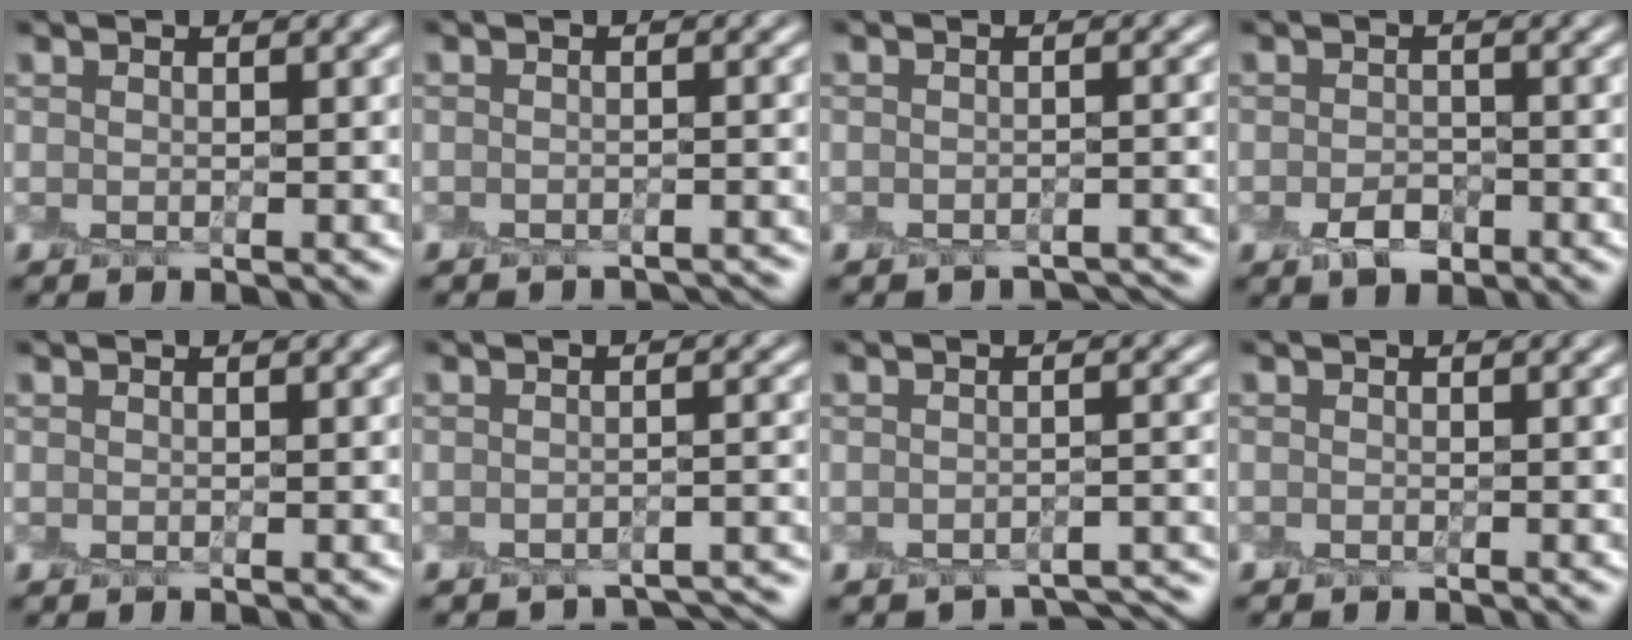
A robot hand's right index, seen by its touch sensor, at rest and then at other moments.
{"total": 3.5, "force": [-3.3, 1.0, 0.2], "torque": [0.002, 0.002, -0.043]}
{"total": 4.3, "force": [-4.0, 1.5, 0.7], "torque": [-0.004, -0.001, -0.050]}
{"total": 2.0, "force": [-0.8, 1.4, 1.2], "torque": [-0.018, 0.003, -0.014]}
{"total": 0.0}
{"total": 5.0, "force": [-4.8, 1.1, 1.0], "torque": [-0.019, -0.004, -0.057]}
{"total": 5.0, "force": [-4.5, 1.5, 1.4], "torque": [-0.024, -0.007, -0.053]}
{"total": 0.0}